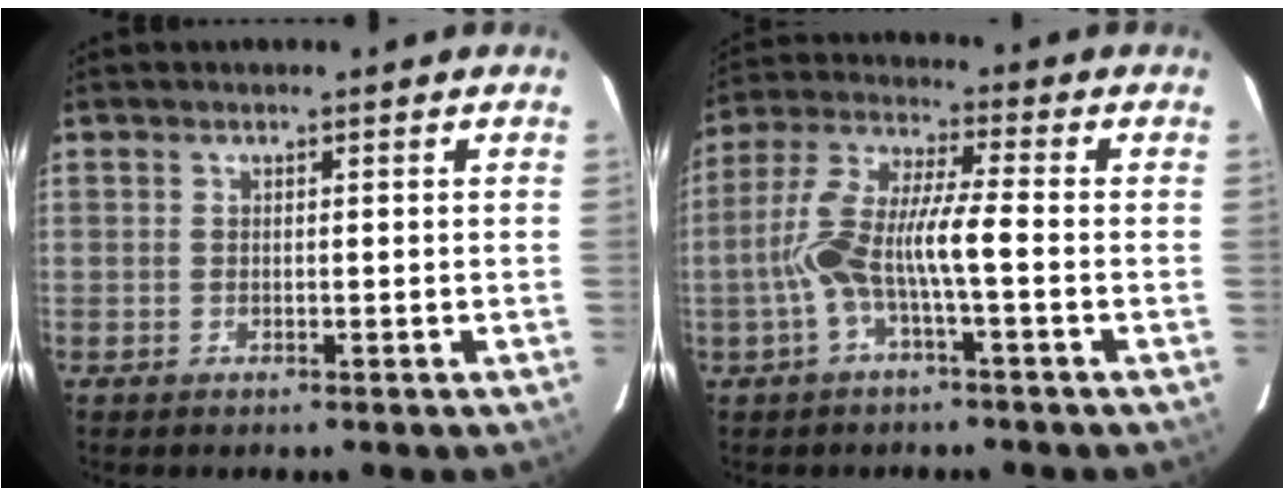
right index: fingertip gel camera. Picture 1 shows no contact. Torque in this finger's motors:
{"motor_torque": [0.45, -0.18, 0.33, 0.16]}